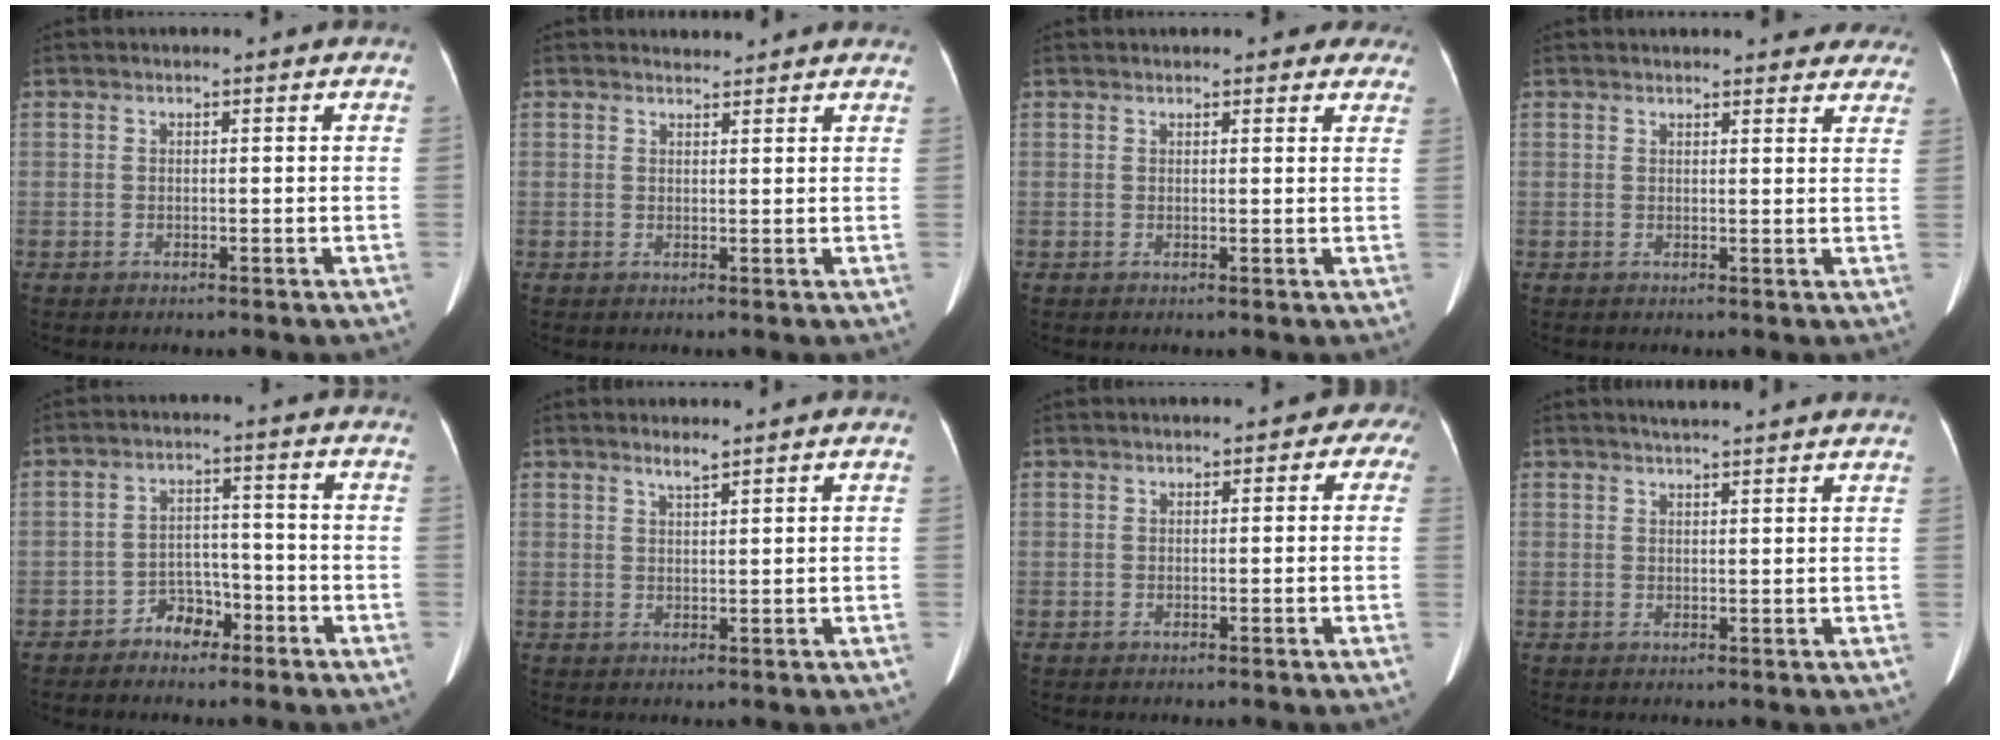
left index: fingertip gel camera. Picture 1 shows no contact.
{"total": 2.3, "force": [2.3, 0.5, -0.1], "torque": [-0.006, 0.010, 0.026]}
{"total": 5.5, "force": [4.7, 1.9, 2.0], "torque": [-0.005, 0.016, 0.045]}
{"total": 13.9, "force": [12.8, 3.7, 4.1], "torque": [-0.023, 0.016, 0.137]}
{"total": 4.4, "force": [-3.2, 2.6, 1.6], "torque": [-0.021, 0.015, -0.051]}
{"total": 1.5, "force": [1.2, -0.1, 0.7], "torque": [-0.016, 0.000, 0.025]}
{"total": 2.7, "force": [0.1, 2.2, 1.7], "torque": [-0.001, 0.017, -0.007]}
{"total": 6.4, "force": [5.9, 0.2, 2.6], "torque": [-0.037, 0.025, 0.068]}